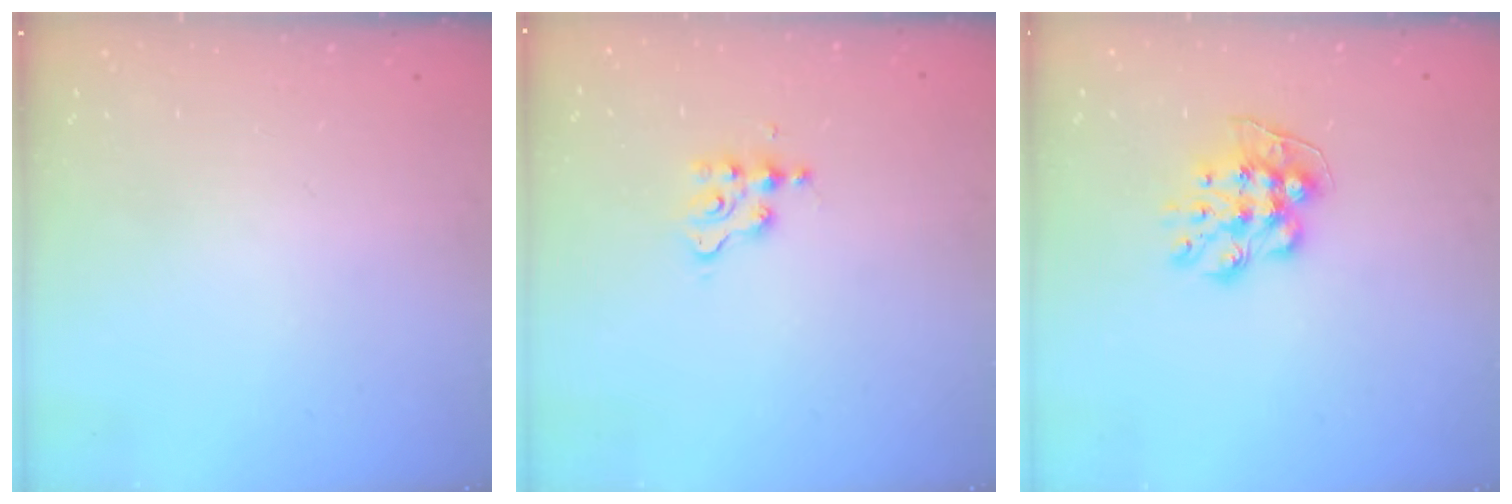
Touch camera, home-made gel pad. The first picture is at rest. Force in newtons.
{"total": 2.8, "press": 2.8, "slide": 0.3}
{"total": 9.2, "press": 9.2, "slide": 0.1}